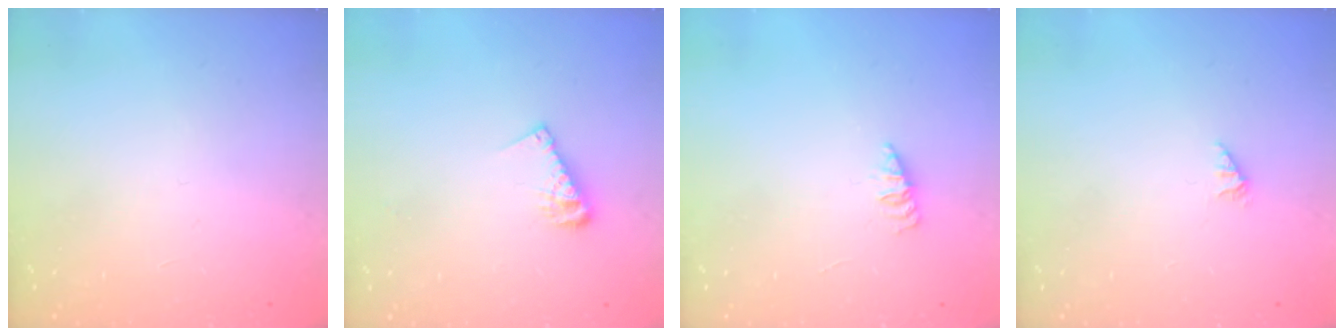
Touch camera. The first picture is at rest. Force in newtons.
{"total": 6.5, "press": 6.4, "slide": 0.4}
{"total": 1.8, "press": 1.8, "slide": 0.4}
{"total": 1.0, "press": 1.0, "slide": 0.2}